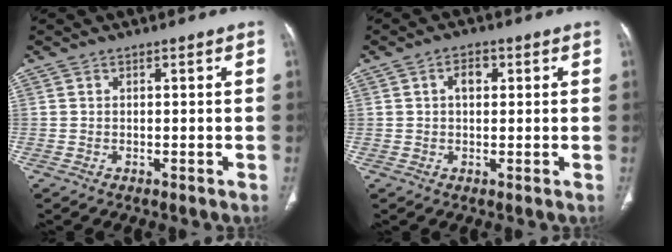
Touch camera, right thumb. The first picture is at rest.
{"total": 3.2, "force": [0.9, 2.0, 2.3], "torque": [-0.031, 0.008, 0.011]}